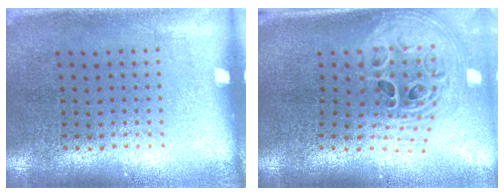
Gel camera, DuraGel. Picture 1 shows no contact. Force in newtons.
{"total": 2.8, "press": 2.0, "slide": 2.0}